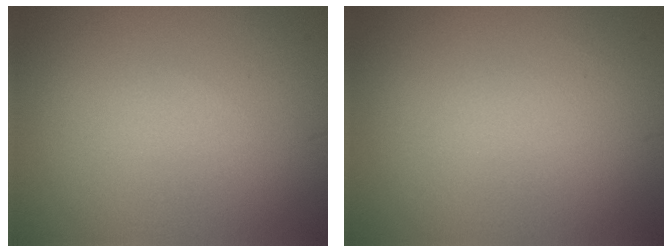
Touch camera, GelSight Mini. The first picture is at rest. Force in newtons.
{"total": 0.0}